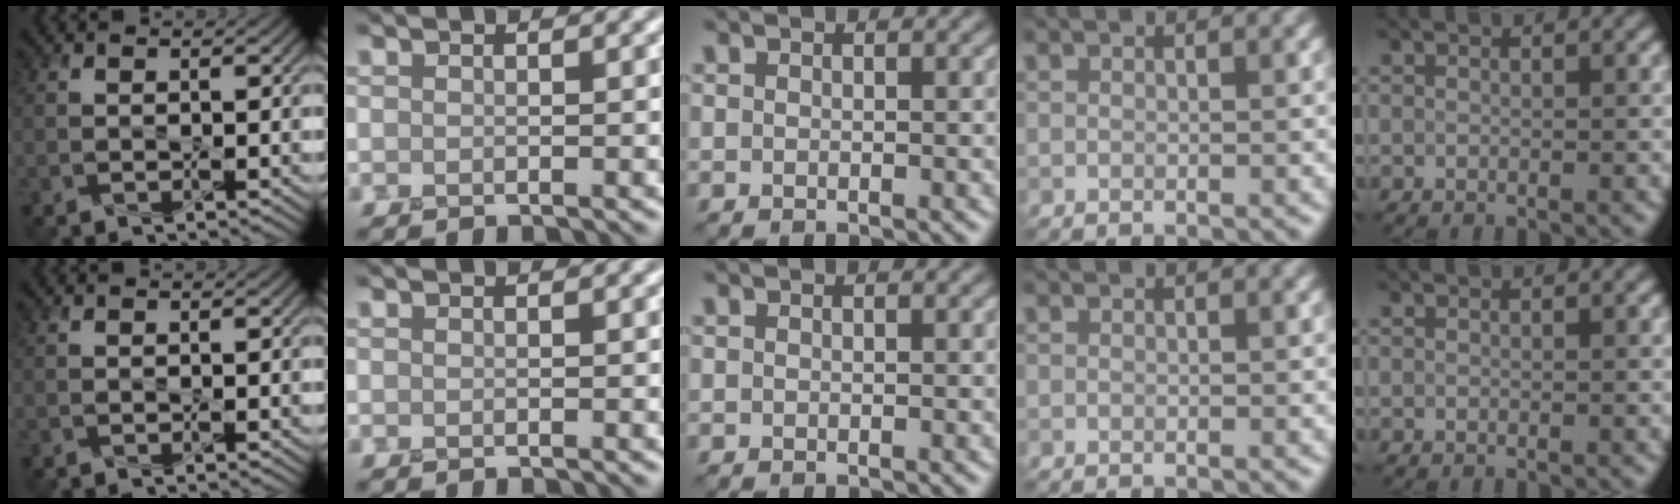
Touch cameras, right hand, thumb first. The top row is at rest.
{}